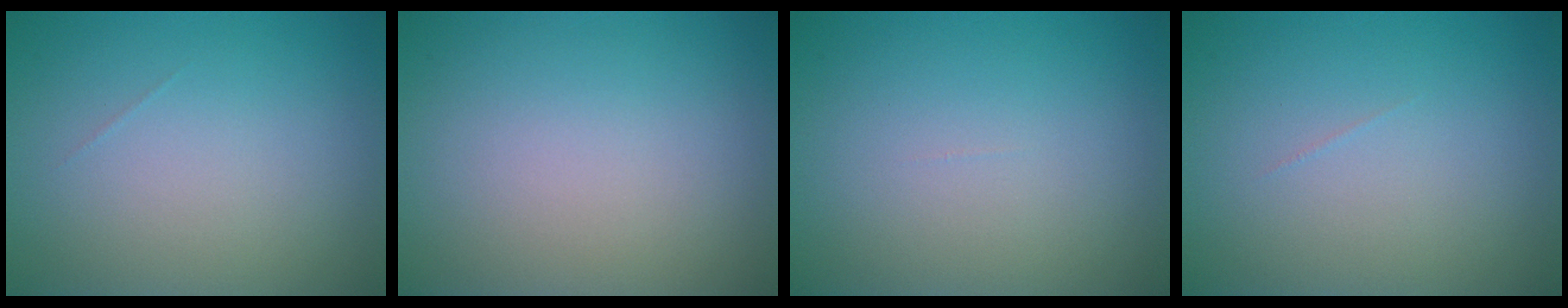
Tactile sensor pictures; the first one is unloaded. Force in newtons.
{"total": 0.0}
{"total": 0.0}
{"total": 0.0}